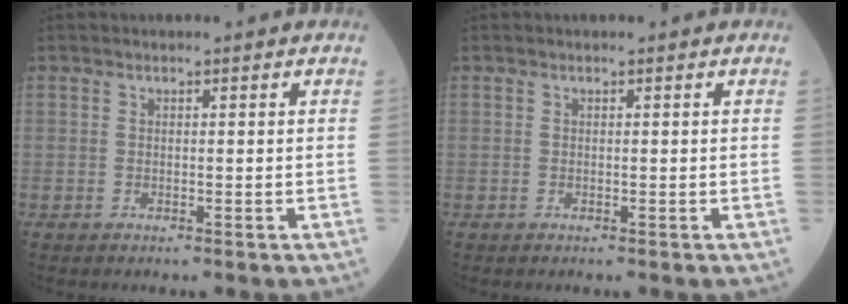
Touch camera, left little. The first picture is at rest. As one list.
[{"total": 0.0}]